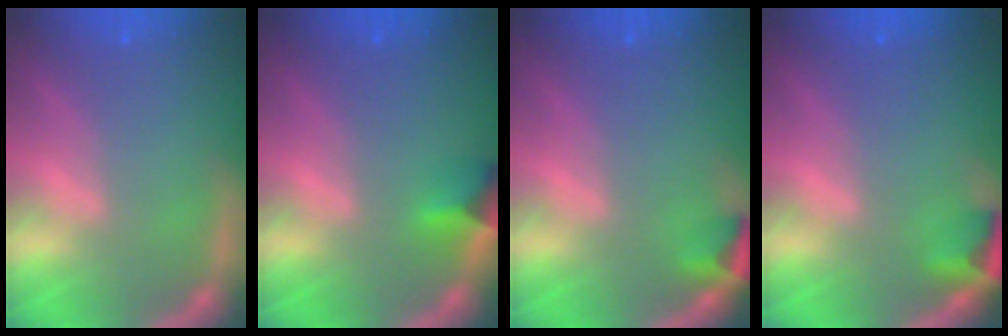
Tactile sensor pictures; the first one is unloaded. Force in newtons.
{"total": 2.4}
{"total": 1.9}
{"total": 2.4}